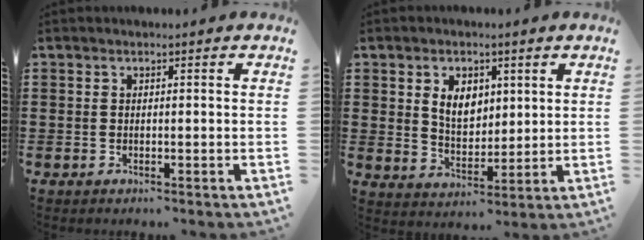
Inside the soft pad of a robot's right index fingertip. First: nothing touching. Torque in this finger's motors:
{"motor_torque": [0.29, 0.09, 0.28, 0.09]}